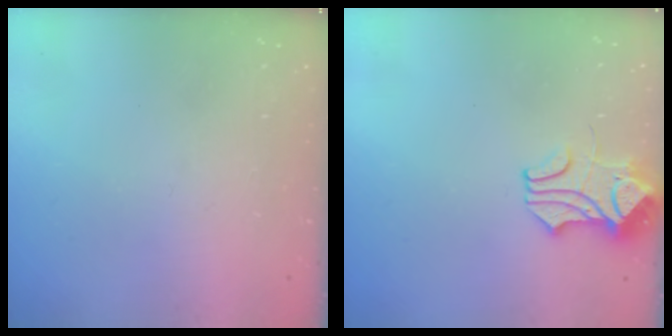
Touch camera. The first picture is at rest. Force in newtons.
{"total": 1.9, "press": 1.8, "slide": 0.7}